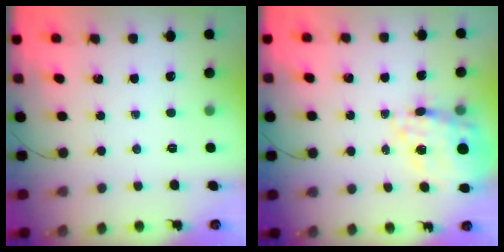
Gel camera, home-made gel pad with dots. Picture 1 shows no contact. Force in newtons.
{"total": 18.4, "press": 18.0, "slide": 4.0}